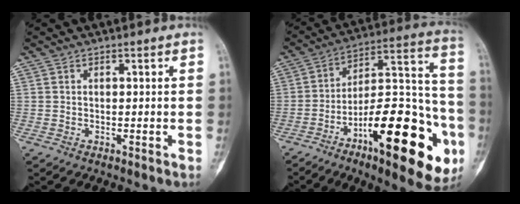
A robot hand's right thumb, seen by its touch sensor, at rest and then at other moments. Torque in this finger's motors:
{"motor_torque": [2.17, 2.65, 1.84, -0.93, 0.20]}